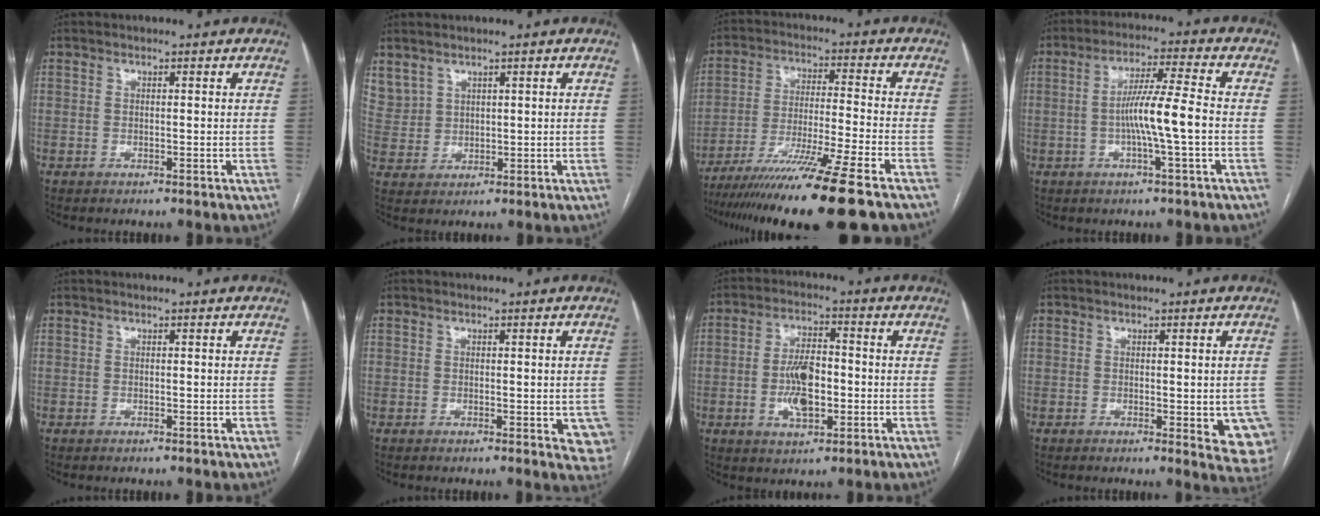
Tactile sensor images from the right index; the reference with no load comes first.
{"total": 6.1, "force": [4.2, 4.2, 1.6], "torque": [-0.048, 0.014, 0.103]}
{"total": 17.7, "force": [-13.4, -1.8, 11.5], "torque": [-0.186, -0.048, -0.224]}
{"total": 8.1, "force": [-1.4, -0.5, 7.9], "torque": [-0.144, 0.007, -0.027]}
{"total": 0.0}
{"total": 5.4, "force": [-0.9, 2.3, 4.8], "torque": [-0.036, -0.006, -0.009]}
{"total": 8.1, "force": [-1.5, 3.5, 7.2], "torque": [-0.140, 0.006, -0.024]}
{"total": 8.1, "force": [-1.7, 2.9, 7.4], "torque": [-0.067, -0.013, -0.016]}